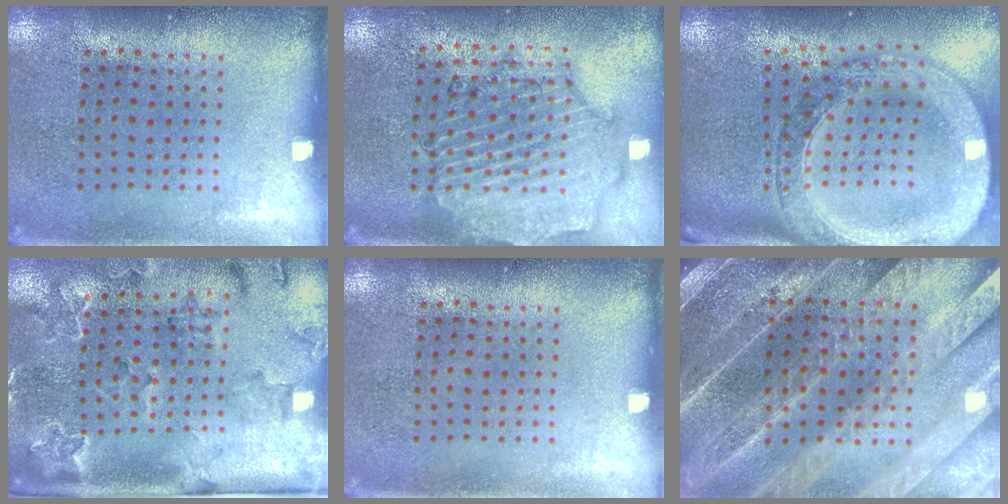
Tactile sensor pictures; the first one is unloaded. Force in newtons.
{"total": 1.6, "press": 1.6, "slide": 0.3}
{"total": 3.8, "press": 3.0, "slide": 2.4}
{"total": 2.3, "press": 2.3, "slide": 0.2}
{"total": 0.0}
{"total": 5.4, "press": 4.6, "slide": 2.8}